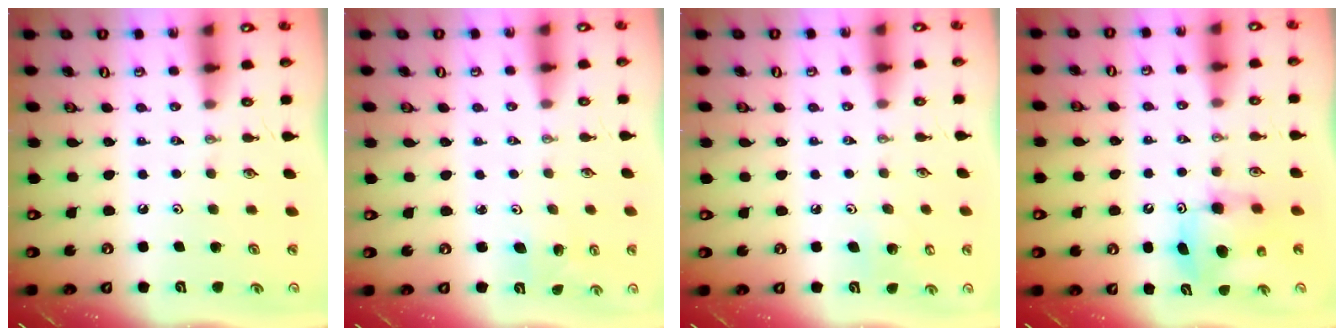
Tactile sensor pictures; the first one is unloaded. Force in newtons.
{"total": 2.0, "press": 2.0, "slide": 0.2}
{"total": 6.0, "press": 6.0, "slide": 0.5}
{"total": 8.0, "press": 8.0, "slide": 0.4}